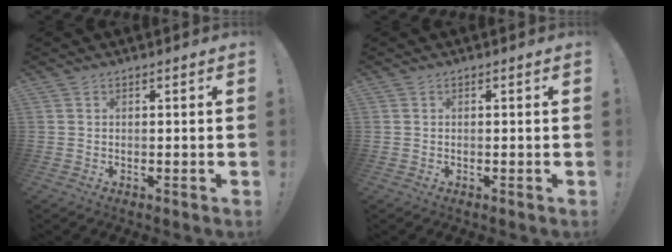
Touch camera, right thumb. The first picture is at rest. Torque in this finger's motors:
{"motor_torque": [0.05, -0.04, -0.41, 0.08, 0.10]}